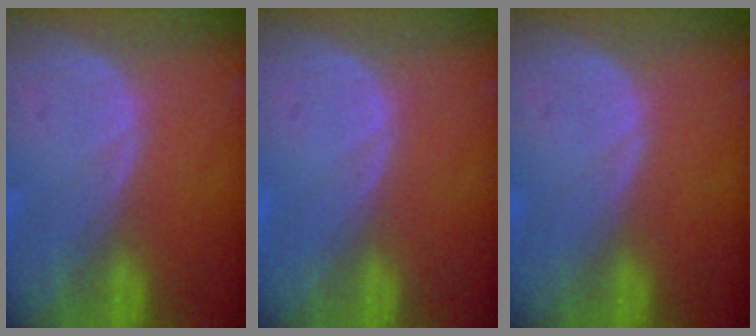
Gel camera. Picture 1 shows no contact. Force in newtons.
{"total": 0.7, "press": 0.0, "slide": 0.7}
{"total": 0.0}